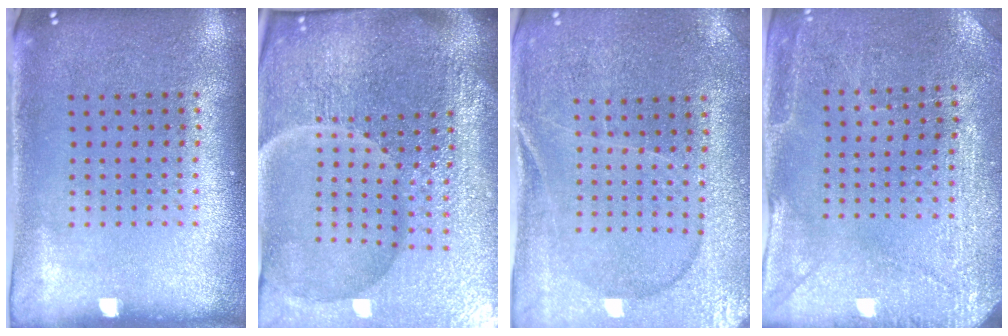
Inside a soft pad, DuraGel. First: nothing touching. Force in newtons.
{"total": 7.3, "press": 6.4, "slide": 3.5}
{"total": 1.3, "press": 1.2, "slide": 0.3}
{"total": 2.9, "press": 2.8, "slide": 0.7}